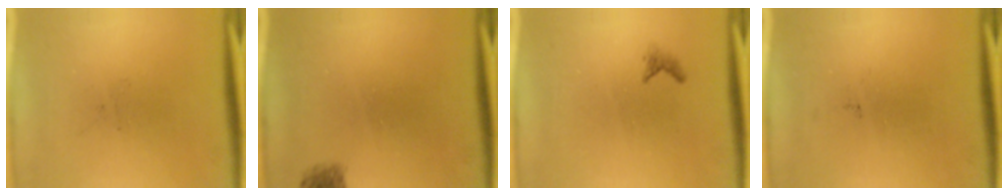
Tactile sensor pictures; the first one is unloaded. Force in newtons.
{"total": 1.8}
{"total": 0.7}
{"total": 0.0}